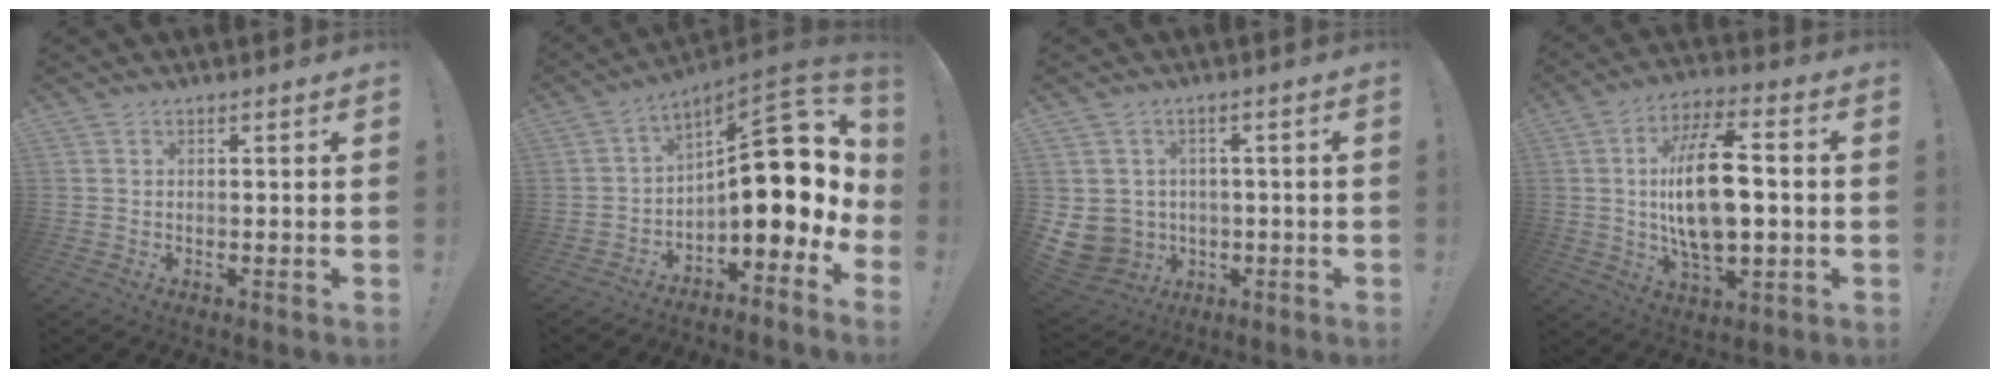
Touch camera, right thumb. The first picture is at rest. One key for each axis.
{"total": 17.3, "fx": 1.7, "fy": 8.0, "fz": 15.3, "tx": -0.195, "ty": -0.020, "tz": 0.033}
{"total": 8.1, "fx": -0.7, "fy": 7.6, "fz": 2.5, "tx": -0.079, "ty": -0.002, "tz": -0.005}
{"total": 18.6, "fx": 0.0, "fy": 8.4, "fz": 16.6, "tx": -0.302, "ty": 0.001, "tz": -0.008}